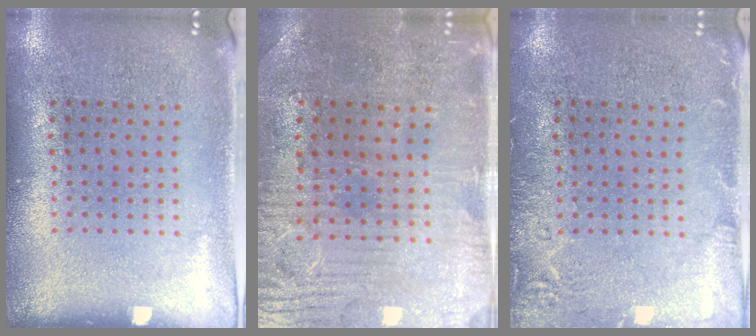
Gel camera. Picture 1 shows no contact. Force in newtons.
{"total": 1.5, "press": 1.3, "slide": 0.6}
{"total": 2.4, "press": 2.4, "slide": 0.4}